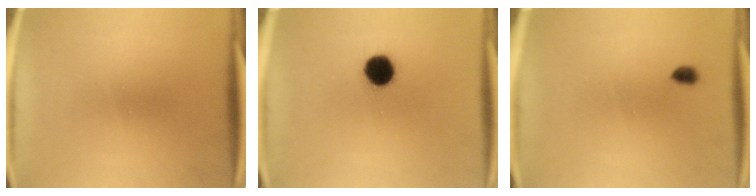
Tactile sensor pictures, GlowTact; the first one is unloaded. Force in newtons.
{"total": 8.6}
{"total": 2.1}